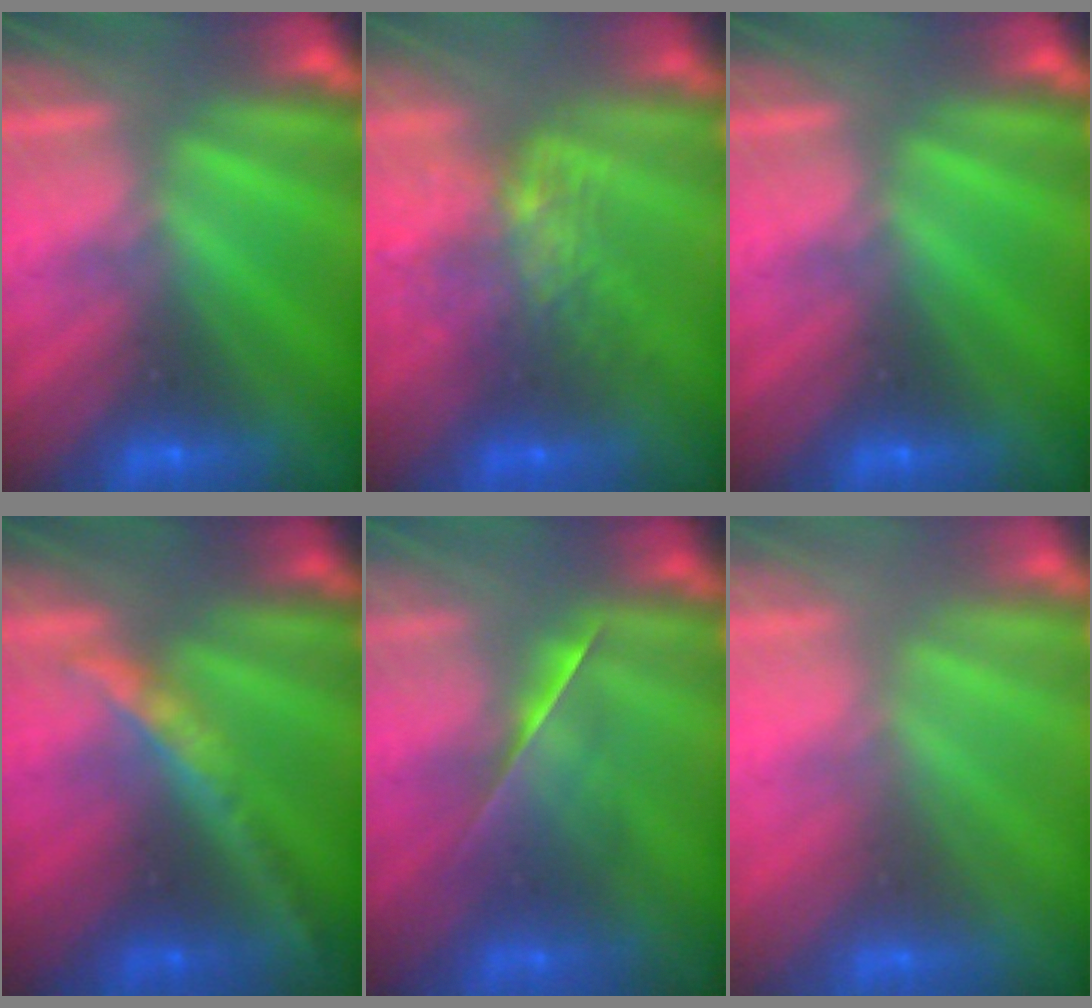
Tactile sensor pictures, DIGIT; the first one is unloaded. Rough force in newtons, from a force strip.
{"total": 8.2}
{"total": 0.0}
{"total": 2.4}
{"total": 2.1}
{"total": 2.8}